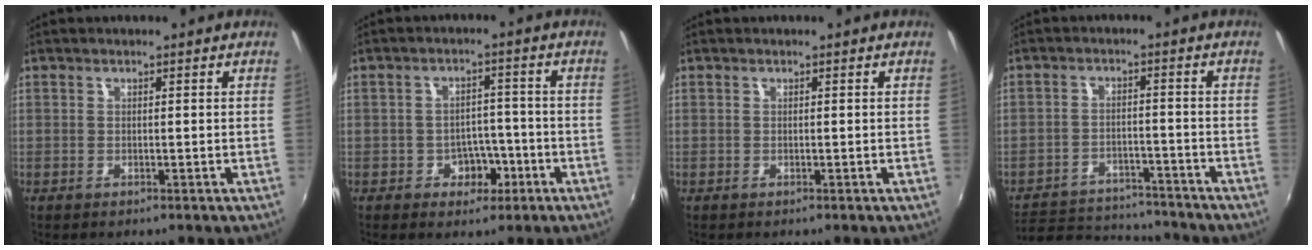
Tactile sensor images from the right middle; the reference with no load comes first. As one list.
[{"total": 4.8, "force": [-2.4, 3.7, 2.1], "torque": [-0.039, 0.013, -0.024]}, {"total": 0.0}, {"total": 11.9, "force": [-10.6, 4.4, 2.8], "torque": [-0.077, 0.019, -0.148]}]